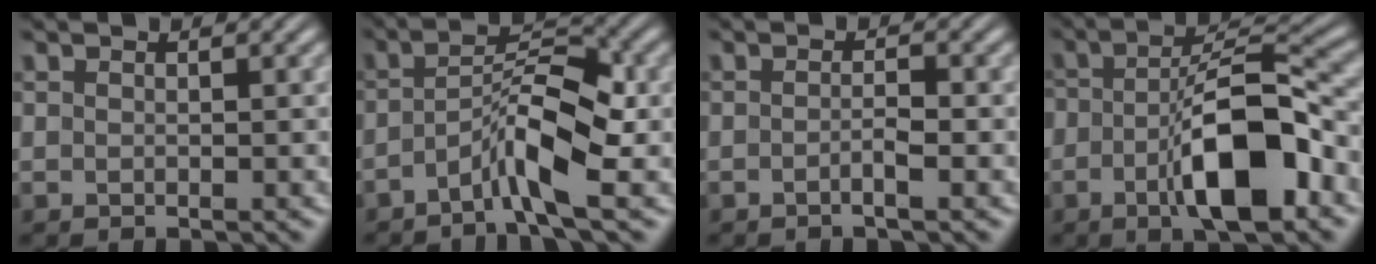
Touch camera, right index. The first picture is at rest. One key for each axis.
{"total": 5.5, "fx": -1.9, "fy": 1.8, "fz": 4.8, "tx": -0.076, "ty": -0.004, "tz": -0.034}
{"total": 1.4, "fx": -0.8, "fy": 0.1, "fz": 1.2, "tx": -0.015, "ty": 0.000, "tz": -0.021}
{"total": 7.9, "fx": -2.3, "fy": 2.6, "fz": 7.1, "tx": -0.109, "ty": -0.002, "tz": -0.040}